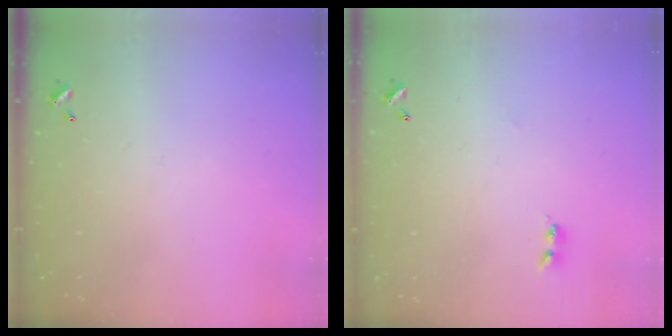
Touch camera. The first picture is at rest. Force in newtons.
{"total": 2.2, "press": 2.1, "slide": 0.6}